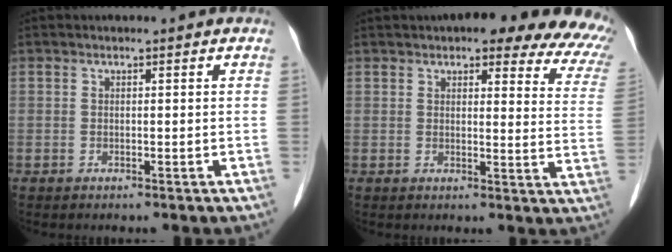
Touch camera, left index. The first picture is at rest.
{"total": 17.8, "force": [14.1, 4.5, 9.9], "torque": [-0.096, -0.006, 0.141]}